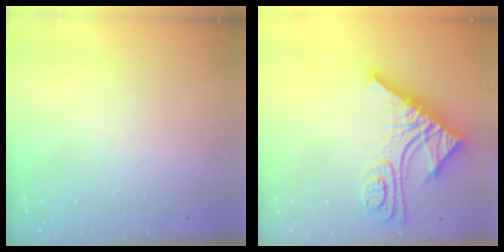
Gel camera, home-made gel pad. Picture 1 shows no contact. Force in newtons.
{"total": 14.7, "press": 14.6, "slide": 1.2}